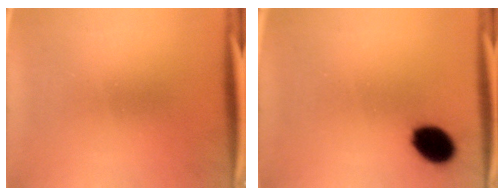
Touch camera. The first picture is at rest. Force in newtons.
{"total": 8.4}